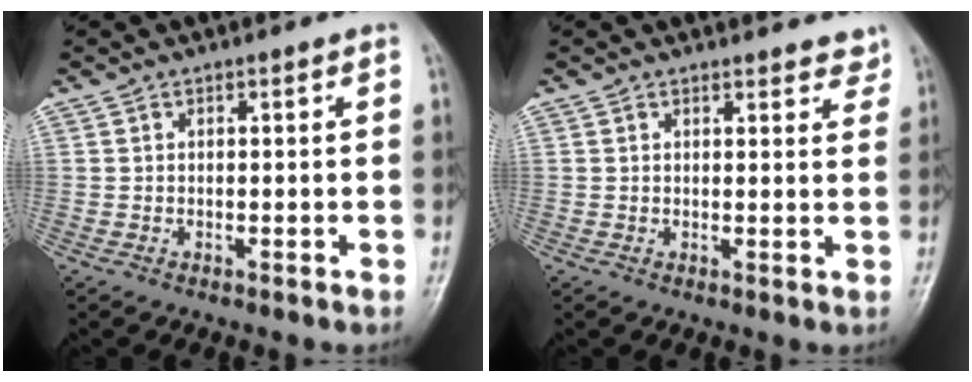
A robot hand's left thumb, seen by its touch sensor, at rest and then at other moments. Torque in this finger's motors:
{"motor_torque": [-0.43, 0.24, -0.40, 0.08, 0.01]}